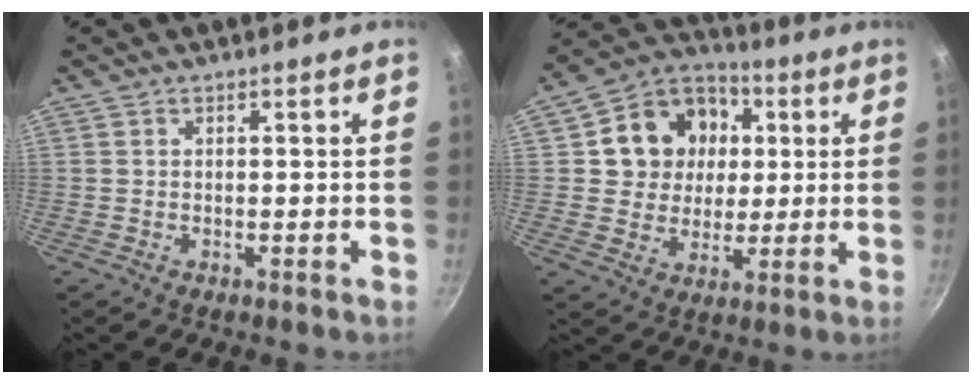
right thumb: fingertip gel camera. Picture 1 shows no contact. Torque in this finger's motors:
{"motor_torque": [0.25, 0.33, 0.04, -0.05, 0.25]}